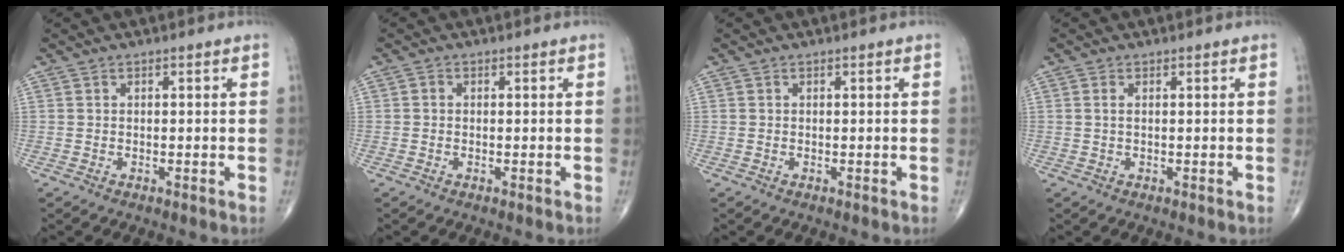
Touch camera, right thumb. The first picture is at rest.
{"total": 0.6, "force": [-0.1, 0.5, 0.3], "torque": [-0.002, 0.001, -0.006]}
{"total": 0.0}
{"total": 0.9, "force": [0.2, 0.4, 0.8], "torque": [-0.022, 0.003, 0.004]}